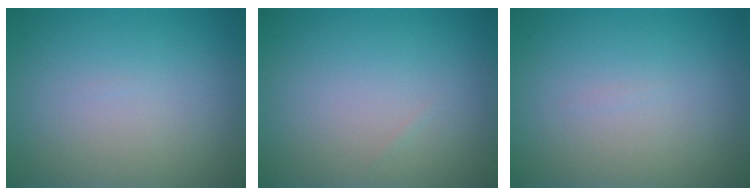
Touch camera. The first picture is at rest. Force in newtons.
{"total": 0.0}
{"total": 0.0}